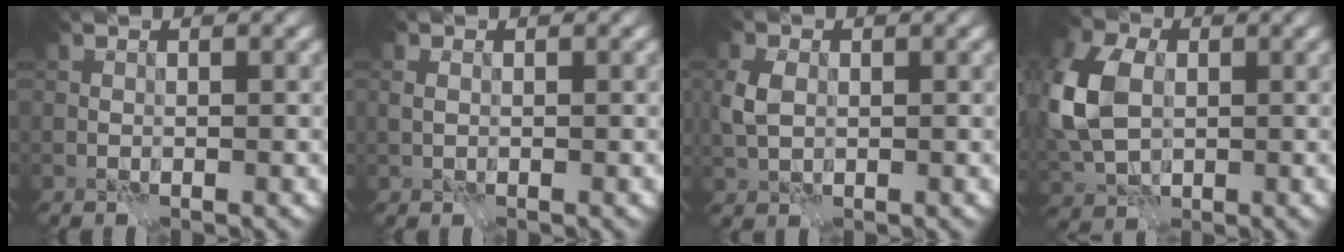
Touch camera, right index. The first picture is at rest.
{"total": 1.0, "force": [0.1, 0.8, 0.6], "torque": [-0.015, 0.001, 0.004]}
{"total": 2.8, "force": [0.3, 2.0, 1.9], "torque": [-0.049, 0.004, 0.004]}
{"total": 10.0, "force": [0.6, 7.0, 7.1], "torque": [-0.184, 0.004, 0.005]}